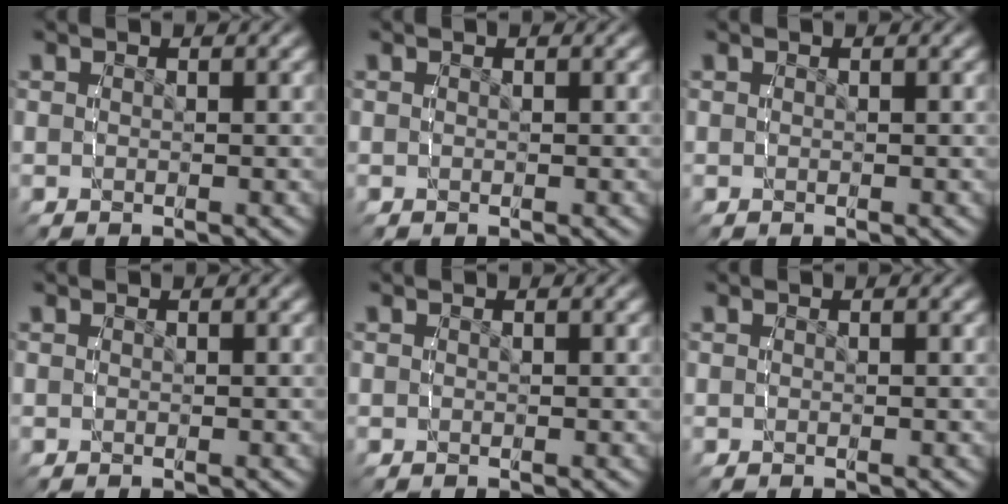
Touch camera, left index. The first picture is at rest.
{"total": 0.0}
{"total": 0.0}
{"total": 0.0}
{"total": 0.0}
{"total": 0.0}